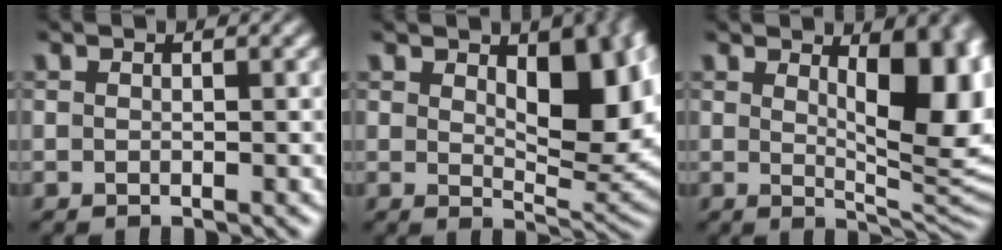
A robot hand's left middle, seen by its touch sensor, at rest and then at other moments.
{"total": 8.1, "force": [1.8, 4.0, 6.8], "torque": [-0.099, -0.008, 0.037]}
{"total": 10.0, "force": [2.3, 4.2, 8.8], "torque": [-0.097, 0.000, 0.038]}